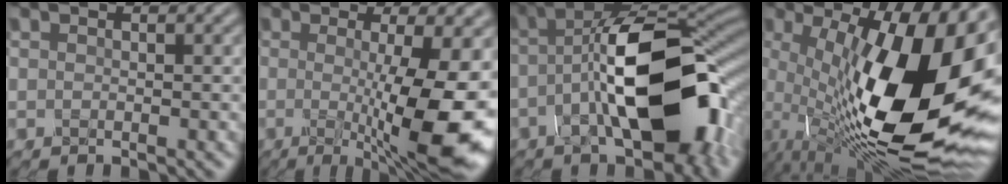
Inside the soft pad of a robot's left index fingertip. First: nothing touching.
{"total": 10.5, "force": [-1.4, 1.7, 10.3], "torque": [-0.145, -0.014, -0.022]}
{"total": 14.7, "force": [-2.2, 6.9, 12.8], "torque": [-0.200, 0.005, -0.052]}
{"total": 17.7, "force": [-1.6, 6.5, 16.3], "torque": [-0.248, -0.005, -0.036]}